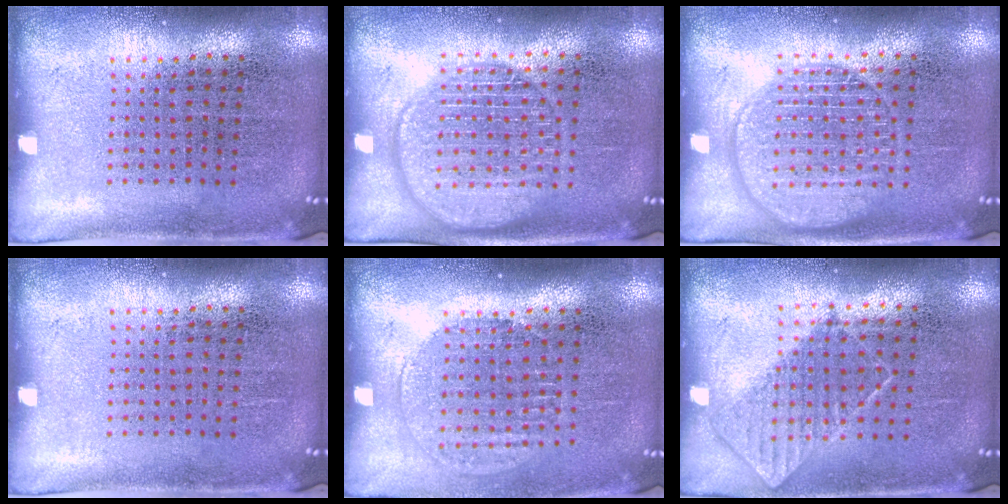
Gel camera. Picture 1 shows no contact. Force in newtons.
{"total": 2.9, "press": 2.9, "slide": 0.4}
{"total": 3.3, "press": 3.3, "slide": 0.5}
{"total": 0.0}
{"total": 1.3, "press": 1.1, "slide": 0.5}
{"total": 0.7, "press": 0.7, "slide": 0.2}